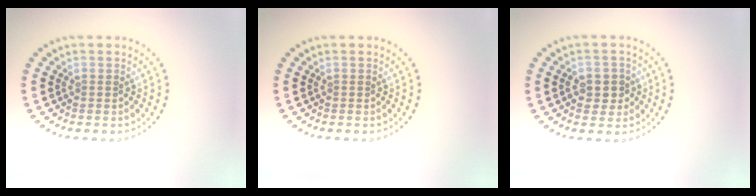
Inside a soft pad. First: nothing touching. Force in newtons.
{"total": 0.0}
{"total": 1.9, "press": 1.8, "slide": 0.2}